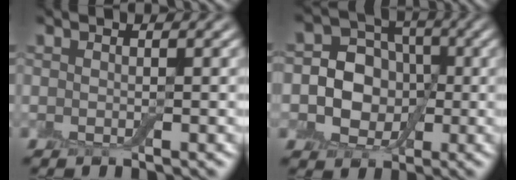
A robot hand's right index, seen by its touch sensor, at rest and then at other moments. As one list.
[{"total": 7.1, "force": [-0.4, 6.1, 3.6], "torque": [-0.039, 0.009, -0.029]}]